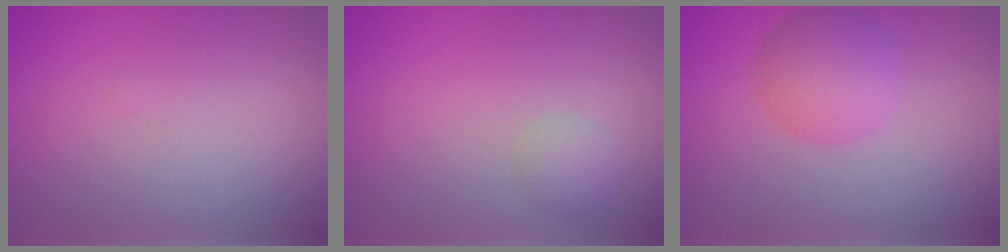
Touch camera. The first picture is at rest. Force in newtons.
{"total": 1.5, "press": 1.5, "slide": 0.1}
{"total": 4.0, "press": 4.0, "slide": 0.2}